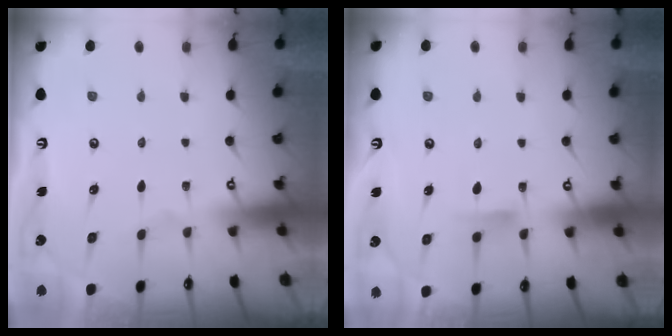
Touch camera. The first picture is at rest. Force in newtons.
{"total": 5.4, "press": 5.3, "slide": 0.8}